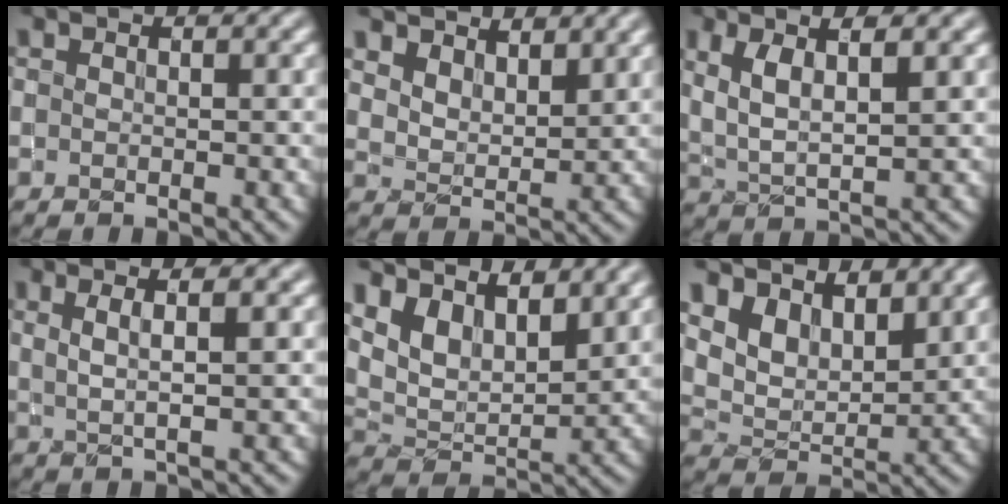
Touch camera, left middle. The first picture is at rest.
{"total": 6.0, "force": [5.0, 2.4, 2.3], "torque": [-0.058, 0.000, 0.082]}
{"total": 4.7, "force": [2.0, 1.3, 4.0], "torque": [-0.083, -0.002, 0.042]}
{"total": 3.5, "force": [1.5, 0.9, 3.1], "torque": [-0.042, -0.001, 0.014]}
{"total": 7.3, "force": [5.2, 3.3, 4.1], "torque": [-0.091, 0.004, 0.088]}
{"total": 6.1, "force": [4.7, 2.8, 2.6], "torque": [-0.067, -0.016, 0.089]}